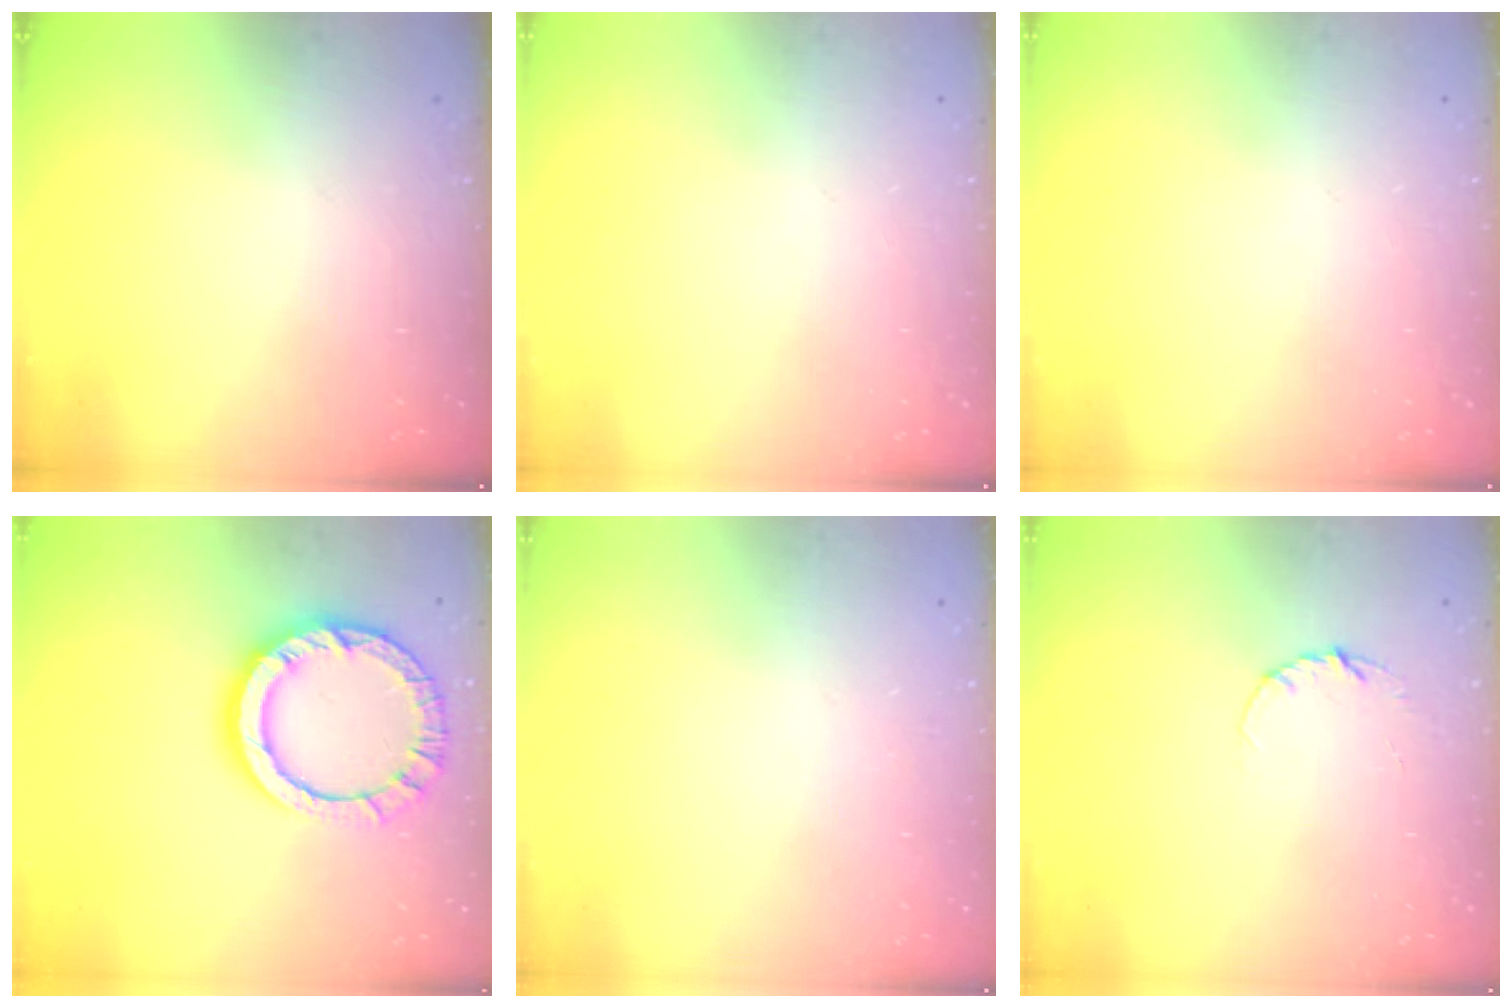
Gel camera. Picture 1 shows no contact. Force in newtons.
{"total": 0.0}
{"total": 0.0}
{"total": 13.5, "press": 13.5, "slide": 1.1}
{"total": 2.4, "press": 2.4, "slide": 0.2}
{"total": 3.5, "press": 3.4, "slide": 0.4}